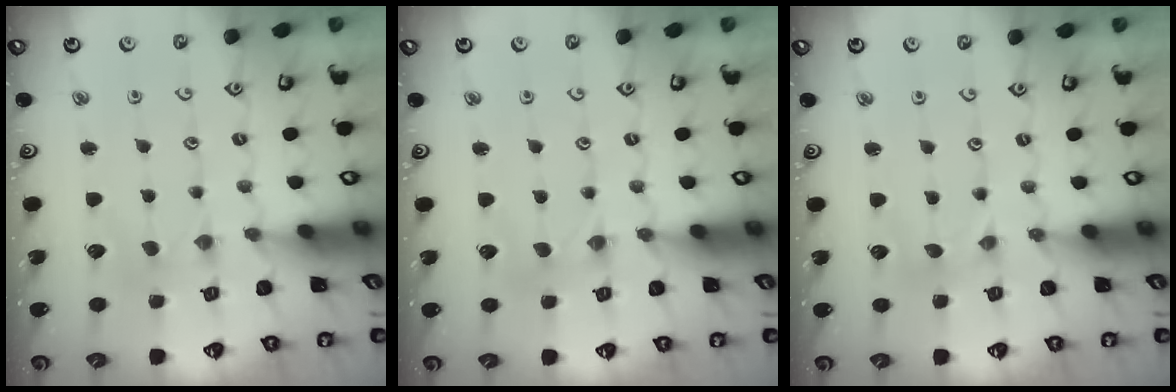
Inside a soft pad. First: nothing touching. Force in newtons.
{"total": 0.0}
{"total": 0.0}